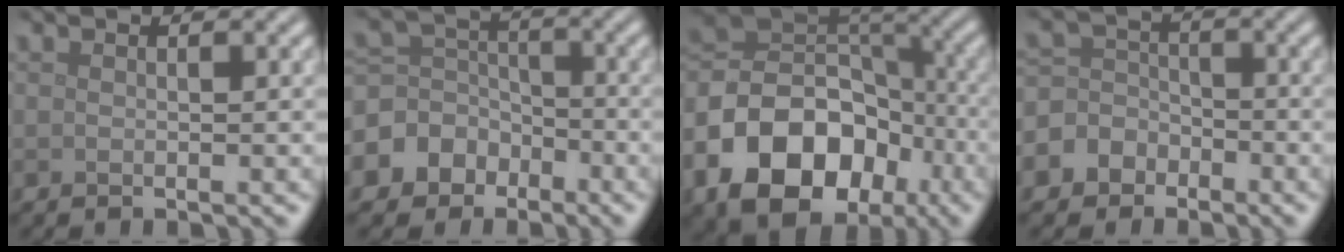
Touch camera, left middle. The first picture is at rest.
{"total": 7.7, "force": [-3.6, 6.6, 1.6], "torque": [-0.042, 0.012, -0.089]}
{"total": 13.0, "force": [-5.5, 9.3, 7.2], "torque": [-0.143, -0.002, -0.101]}
{"total": 5.7, "force": [-2.8, 4.9, 1.0], "torque": [-0.002, 0.010, -0.074]}